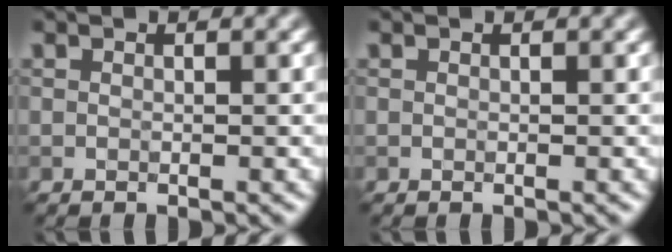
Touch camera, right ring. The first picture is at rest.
{"total": 0.0}